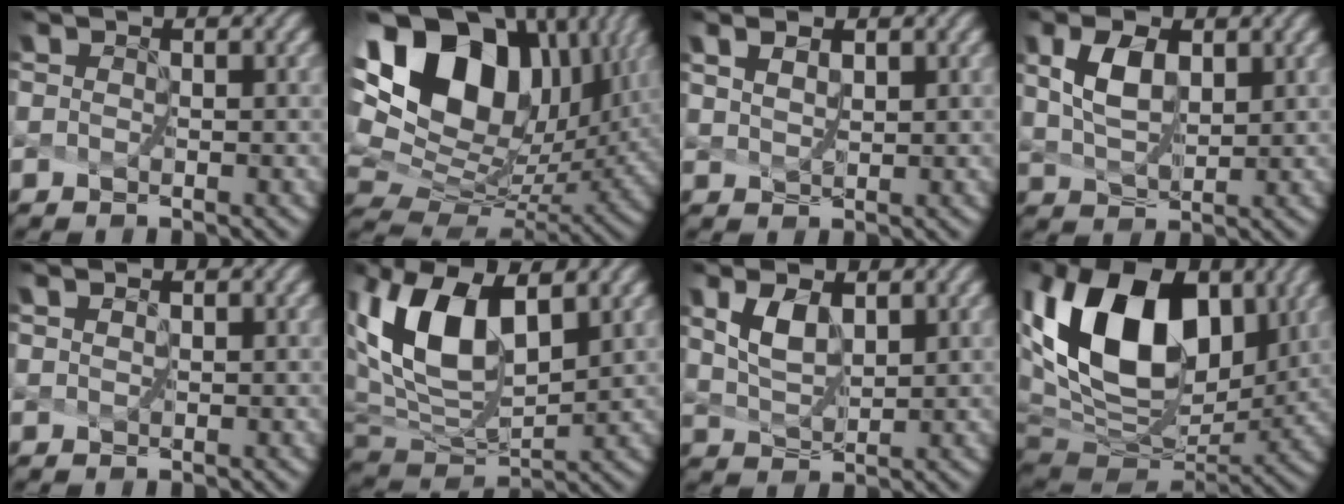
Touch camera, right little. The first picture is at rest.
{"total": 16.9, "force": [6.8, 10.8, 11.2], "torque": [-0.216, 0.038, 0.138]}
{"total": 1.6, "force": [1.4, 0.1, 0.7], "torque": [-0.014, 0.007, 0.031]}
{"total": 2.5, "force": [1.0, 1.0, 2.0], "torque": [-0.044, -0.004, 0.035]}
{"total": 0.0}
{"total": 8.7, "force": [3.3, 4.4, 6.7], "torque": [-0.148, -0.005, 0.078]}
{"total": 1.8, "force": [1.1, 0.4, 1.3], "torque": [-0.033, -0.005, 0.037]}
{"total": 15.1, "force": [4.4, 9.4, 10.9], "torque": [-0.210, 0.010, 0.089]}